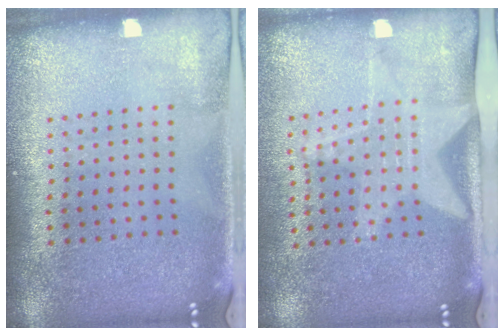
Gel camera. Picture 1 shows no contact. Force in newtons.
{"total": 2.0, "press": 1.6, "slide": 1.2}